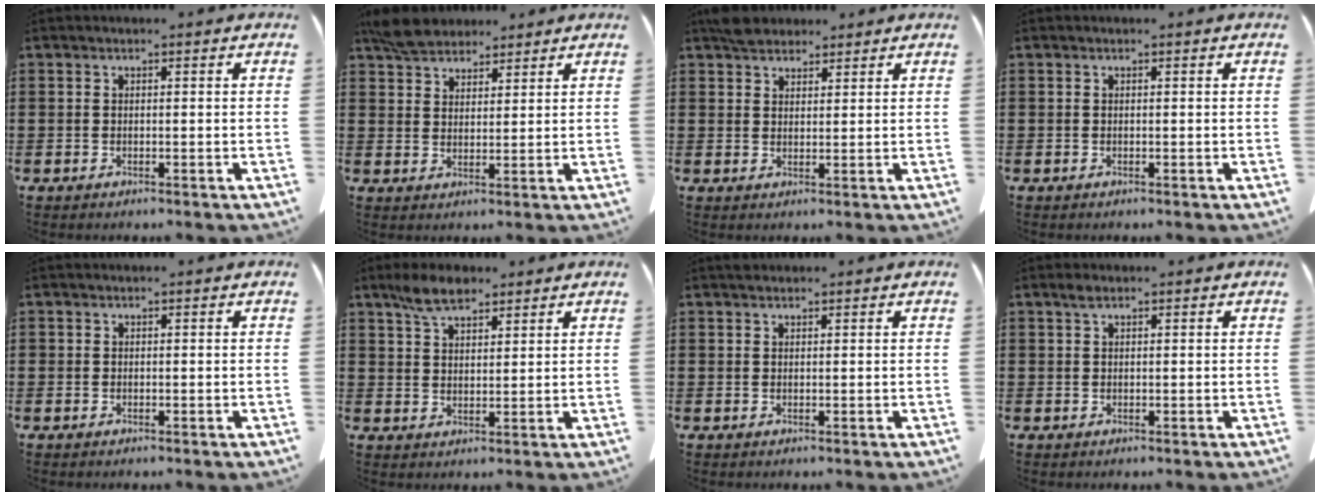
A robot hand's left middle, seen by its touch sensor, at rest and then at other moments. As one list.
[{"total": 5.1, "force": [4.5, 2.0, 1.4], "torque": [-0.042, -0.001, 0.086]}, {"total": 3.0, "force": [2.7, 1.2, 0.7], "torque": [-0.020, 0.007, 0.052]}, {"total": 0.0}, {"total": 0.0}, {"total": 5.3, "force": [4.0, 2.3, 2.6], "torque": [-0.063, 0.004, 0.075]}, {"total": 0.8, "force": [0.7, 0.3, 0.1], "torque": [-0.005, 0.002, 0.014]}, {"total": 1.0, "force": [0.6, 0.6, 0.6], "torque": [-0.016, 0.004, 0.010]}]